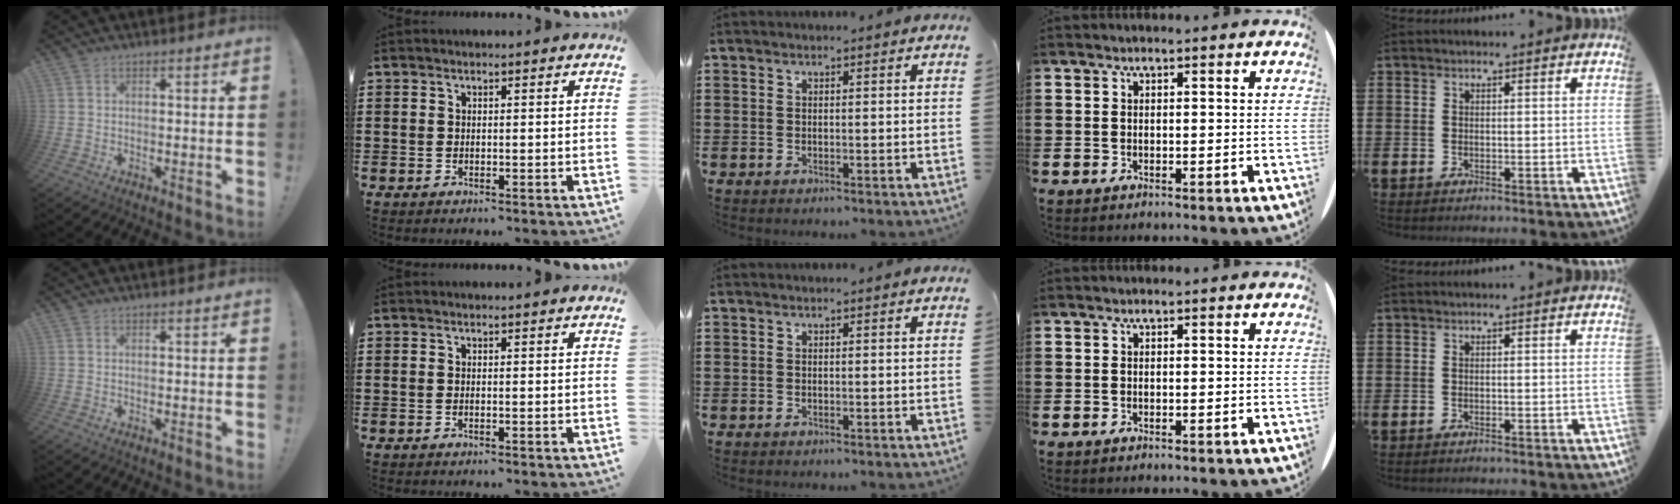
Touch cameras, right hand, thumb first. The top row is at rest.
{}